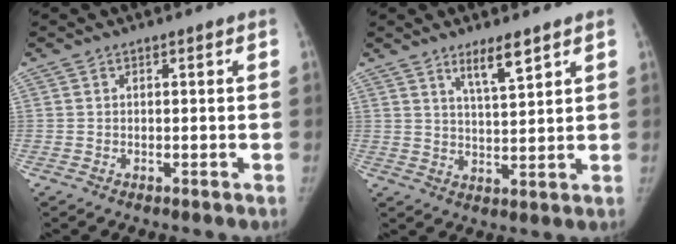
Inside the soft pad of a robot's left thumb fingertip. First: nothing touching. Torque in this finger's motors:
{"motor_torque": [-0.19, -0.09, 0.72, -0.40, 0.10]}